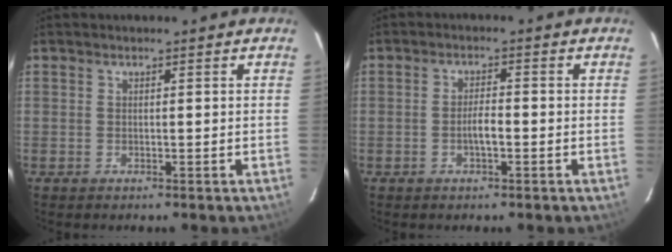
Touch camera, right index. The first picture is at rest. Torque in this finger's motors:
{"motor_torque": [0.70, -0.16, 0.21, 0.05]}